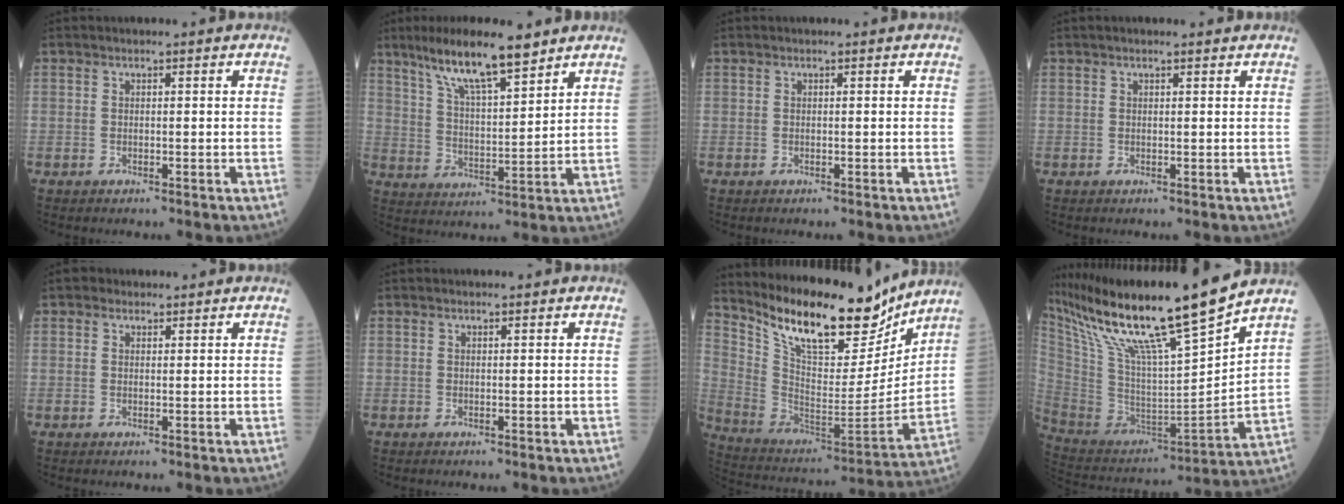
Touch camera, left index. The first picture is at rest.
{"total": 11.2, "force": [8.4, 1.4, 7.2], "torque": [-0.135, 0.004, 0.150]}
{"total": 0.0}
{"total": 1.1, "force": [0.9, 0.1, 0.6], "torque": [-0.009, 0.009, 0.013]}
{"total": 0.9, "force": [0.4, 0.8, 0.0], "torque": [0.001, 0.001, 0.002]}
{"total": 0.0}
{"total": 20.0, "force": [16.2, 5.8, 10.2], "torque": [-0.186, -0.029, 0.278]}
{"total": 22.6, "force": [17.5, -0.2, 14.3], "torque": [-0.262, -0.012, 0.317]}